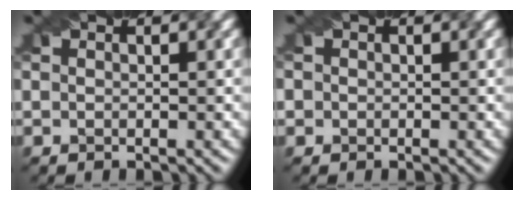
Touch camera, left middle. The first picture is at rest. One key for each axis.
{"total": 1.5, "fx": 0.5, "fy": 1.3, "fz": 0.6, "tx": 0.003, "ty": 0.018, "tz": -0.003}